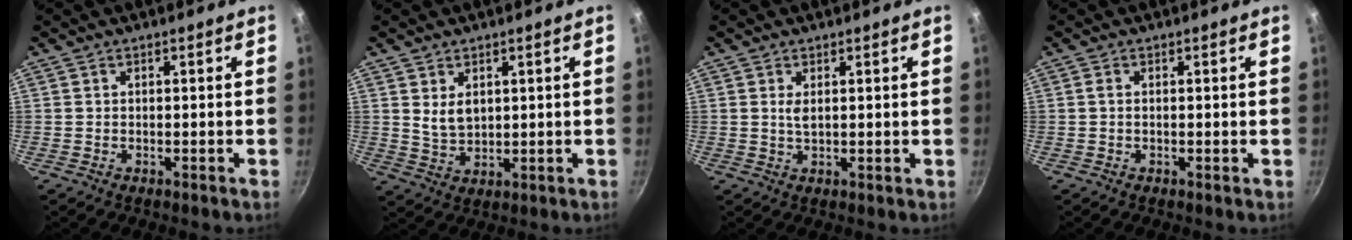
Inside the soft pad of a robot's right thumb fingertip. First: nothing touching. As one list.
[{"total": 4.6, "force": [1.7, 3.0, 3.1], "torque": [-0.047, -0.014, 0.039]}, {"total": 1.9, "force": [0.7, 0.8, 1.7], "torque": [-0.030, -0.005, 0.012]}, {"total": 0.9, "force": [0.1, 0.3, 0.8], "torque": [-0.017, 0.000, -0.001]}]